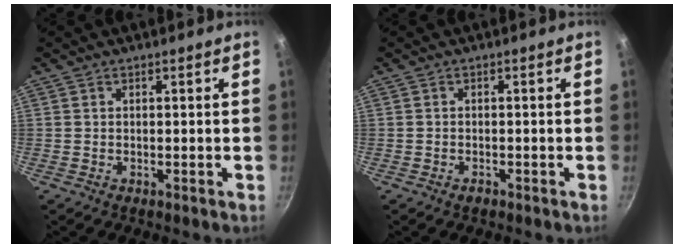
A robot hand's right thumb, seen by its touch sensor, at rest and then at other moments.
{"total": 1.0, "force": [-0.7, 0.6, 0.5], "torque": [-0.010, 0.006, -0.012]}